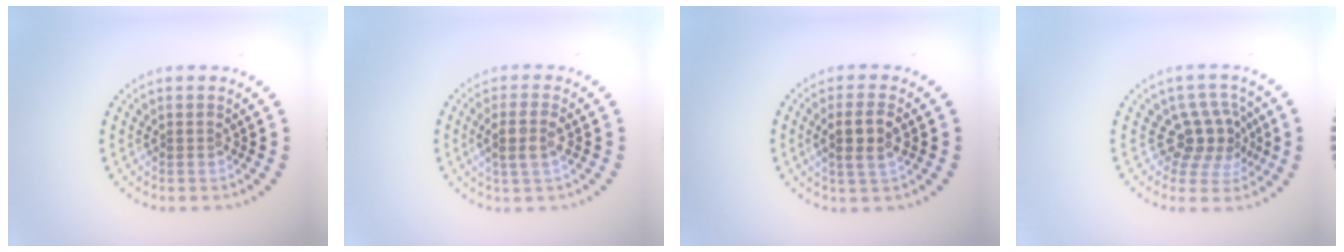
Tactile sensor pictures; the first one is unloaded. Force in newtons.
{"total": 2.3, "press": 2.1, "slide": 0.8}
{"total": 2.8, "press": 2.6, "slide": 0.9}
{"total": 3.7, "press": 3.0, "slide": 2.1}